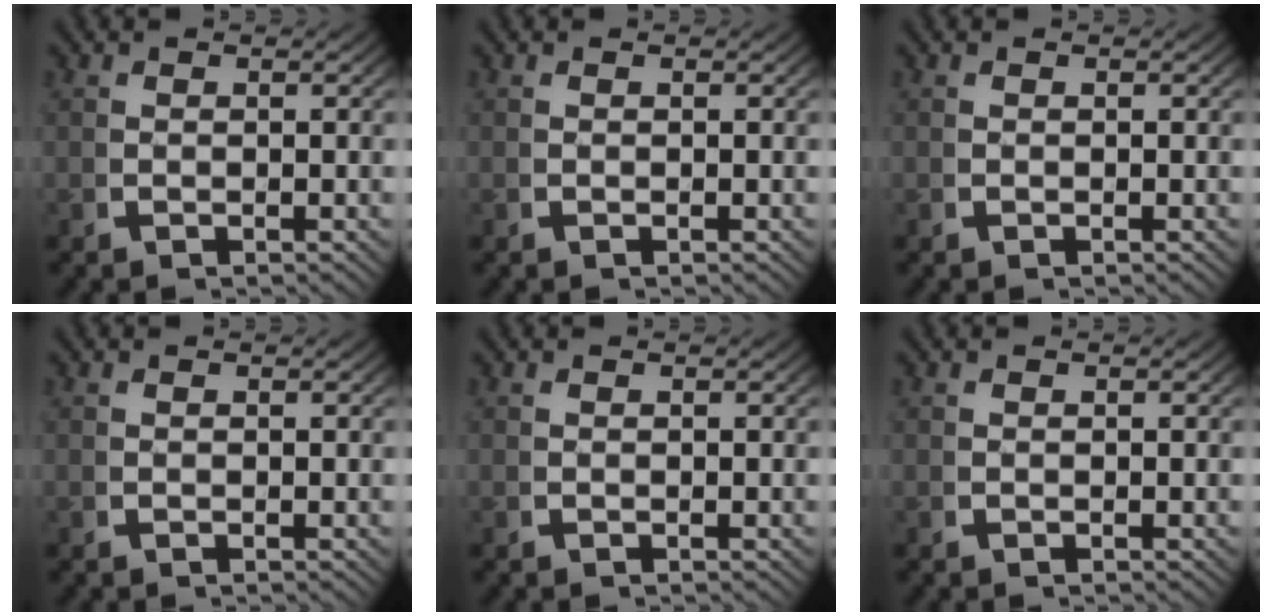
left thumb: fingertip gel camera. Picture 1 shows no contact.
{"total": 0.0}
{"total": 0.0}
{"total": 0.0}
{"total": 0.0}
{"total": 0.0}